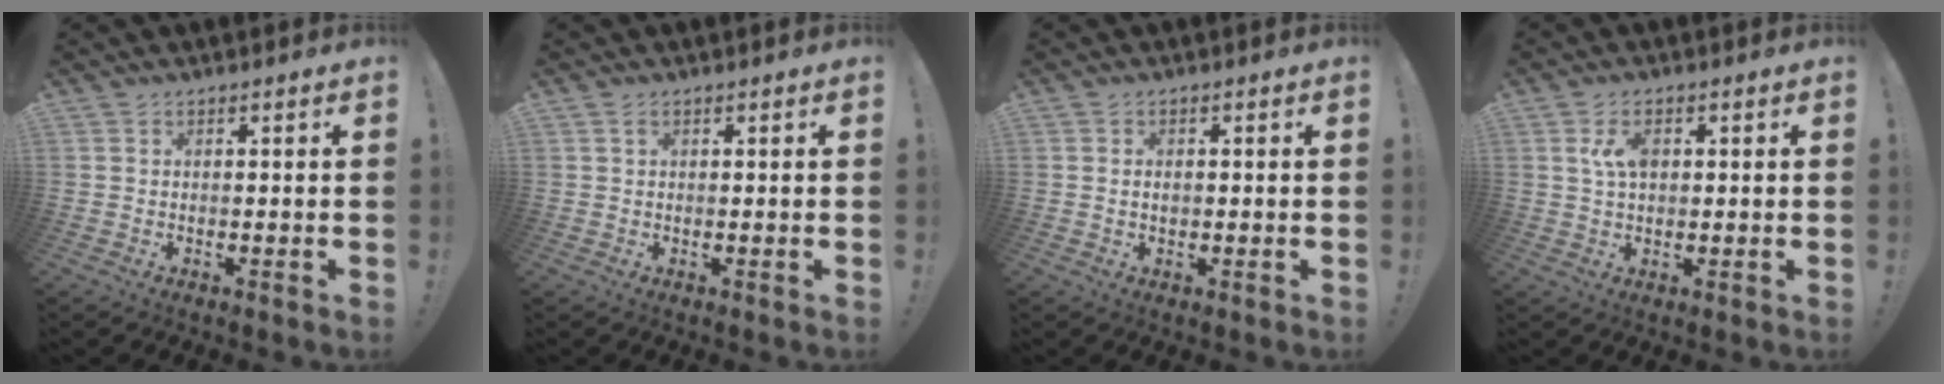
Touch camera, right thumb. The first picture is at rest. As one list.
[{"total": 0.9, "force": [0.4, 0.4, 0.6], "torque": [-0.006, -0.001, 0.004]}, {"total": 1.2, "force": [-0.1, 0.9, 0.8], "torque": [-0.013, 0.003, -0.003]}, {"total": 5.0, "force": [1.3, 3.0, 3.8], "torque": [-0.077, 0.009, 0.022]}]